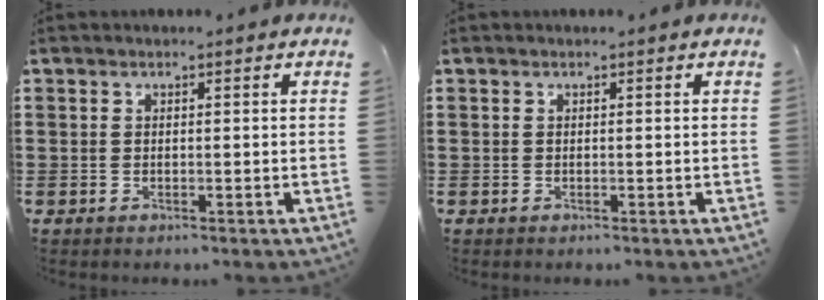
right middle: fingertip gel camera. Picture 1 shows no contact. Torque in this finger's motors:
{"motor_torque": [-0.12, 0.04, 0.05, 0.01]}